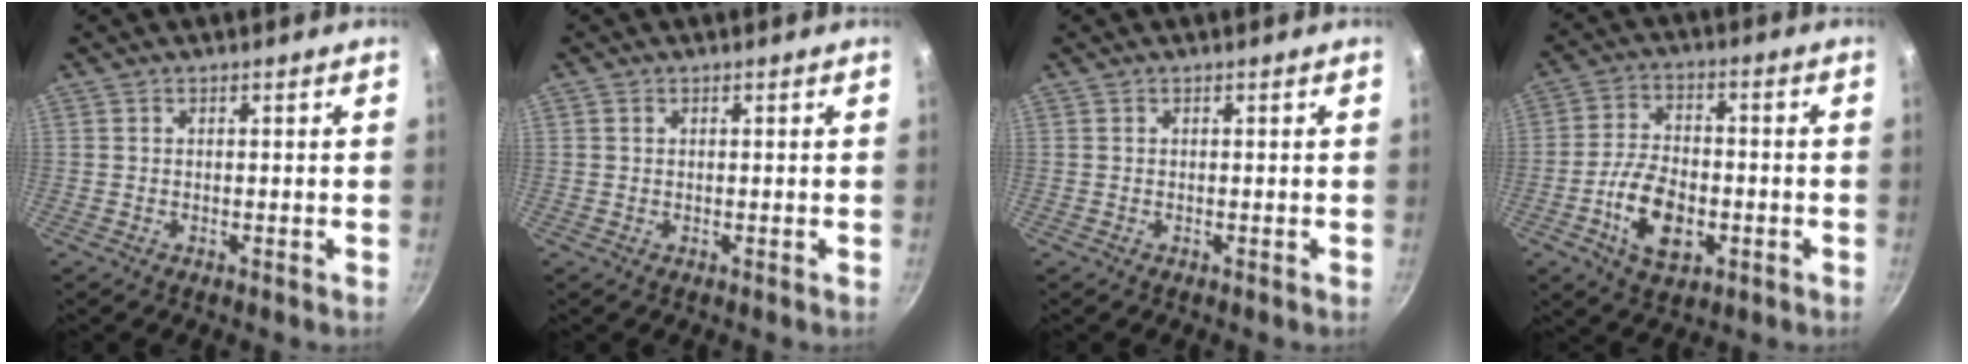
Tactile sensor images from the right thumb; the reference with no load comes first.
{"total": 0.6, "force": [0.3, 0.5, 0.2], "torque": [-0.002, 0.001, 0.003]}
{"total": 0.0}
{"total": 11.4, "force": [-3.5, 6.6, 8.6], "torque": [-0.146, 0.018, -0.062]}